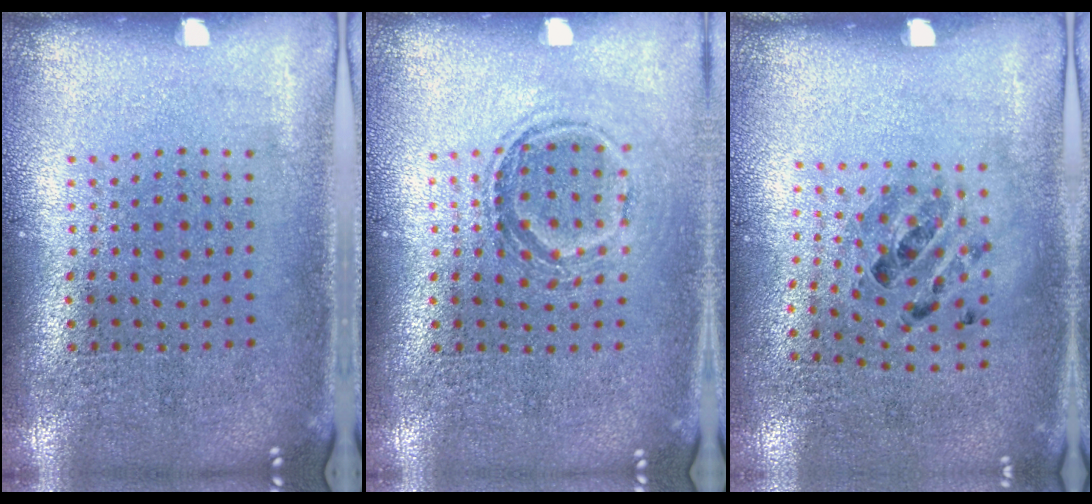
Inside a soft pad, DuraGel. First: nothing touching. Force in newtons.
{"total": 1.1, "press": 1.0, "slide": 0.6}
{"total": 1.0, "press": 0.8, "slide": 0.6}